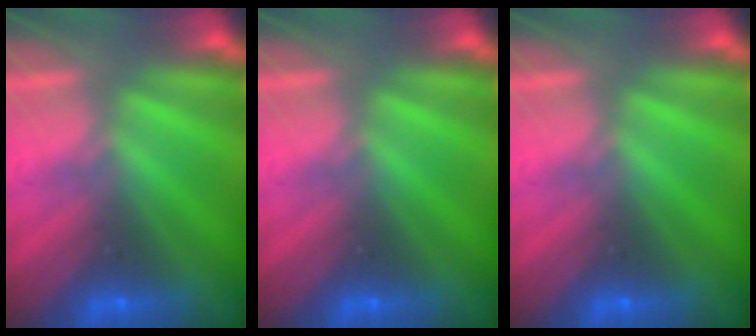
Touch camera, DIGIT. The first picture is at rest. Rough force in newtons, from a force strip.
{"total": 0.0}
{"total": 0.0}